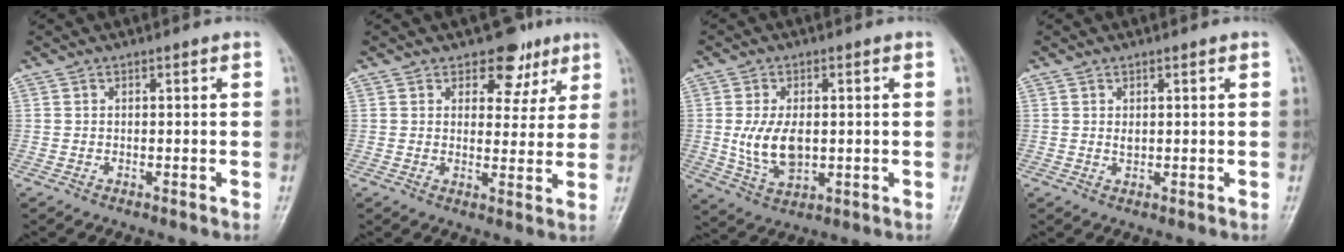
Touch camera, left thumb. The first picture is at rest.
{"total": 6.9, "force": [4.4, 4.5, 2.8], "torque": [0.004, -0.018, 0.059]}
{"total": 8.6, "force": [0.0, 5.1, 7.0], "torque": [-0.125, -0.008, 0.009]}
{"total": 1.2, "force": [0.4, 0.6, 0.9], "torque": [-0.011, -0.004, 0.011]}